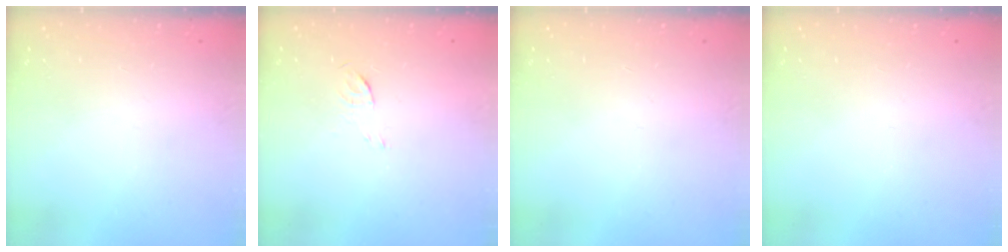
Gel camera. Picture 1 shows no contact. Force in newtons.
{"total": 3.9, "press": 3.7, "slide": 1.2}
{"total": 0.0}
{"total": 0.0}